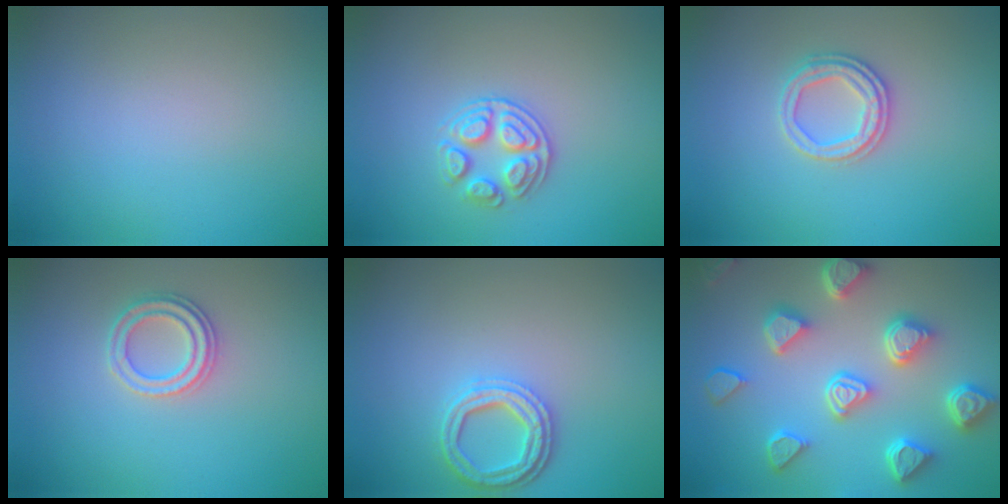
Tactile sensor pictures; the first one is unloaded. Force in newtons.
{"total": 2.7, "press": 2.5, "slide": 0.9}
{"total": 2.5, "press": 2.4, "slide": 0.6}
{"total": 2.2, "press": 2.1, "slide": 0.6}
{"total": 3.3, "press": 2.7, "slide": 1.9}
{"total": 7.0, "press": 5.6, "slide": 4.1}